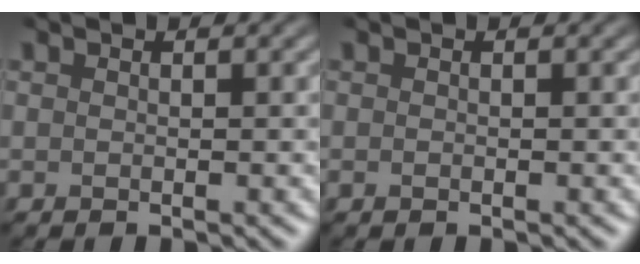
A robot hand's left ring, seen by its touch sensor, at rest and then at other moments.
{"total": 0.0}